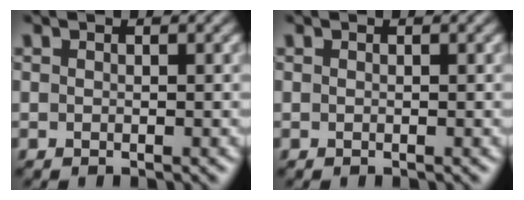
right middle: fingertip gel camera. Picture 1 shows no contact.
{"total": 0.0}